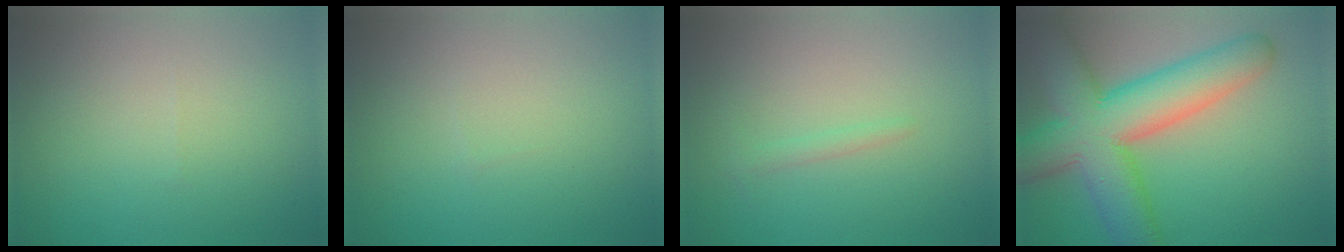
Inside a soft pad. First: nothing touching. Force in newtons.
{"total": 0.0}
{"total": 0.9, "press": 0.9, "slide": 0.1}
{"total": 11.9, "press": 11.9, "slide": 0.6}